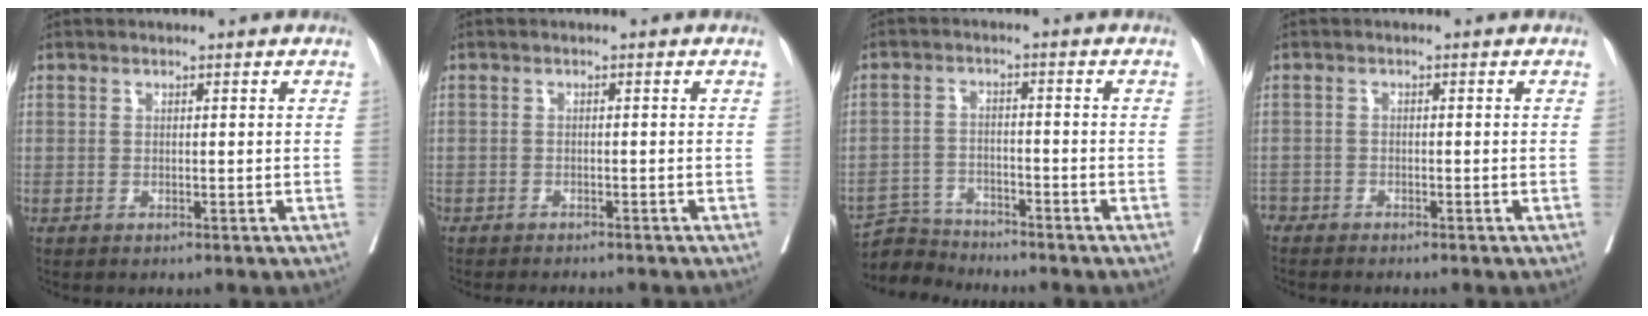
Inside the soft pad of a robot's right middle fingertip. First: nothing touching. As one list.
[{"total": 4.5, "force": [-4.1, 0.8, 1.6], "torque": [-0.015, -0.006, -0.058]}, {"total": 5.0, "force": [-5.0, 0.3, -0.8], "torque": [0.012, -0.004, -0.090]}, {"total": 2.4, "force": [-2.3, 0.6, 0.1], "torque": [0.003, -0.006, -0.043]}]